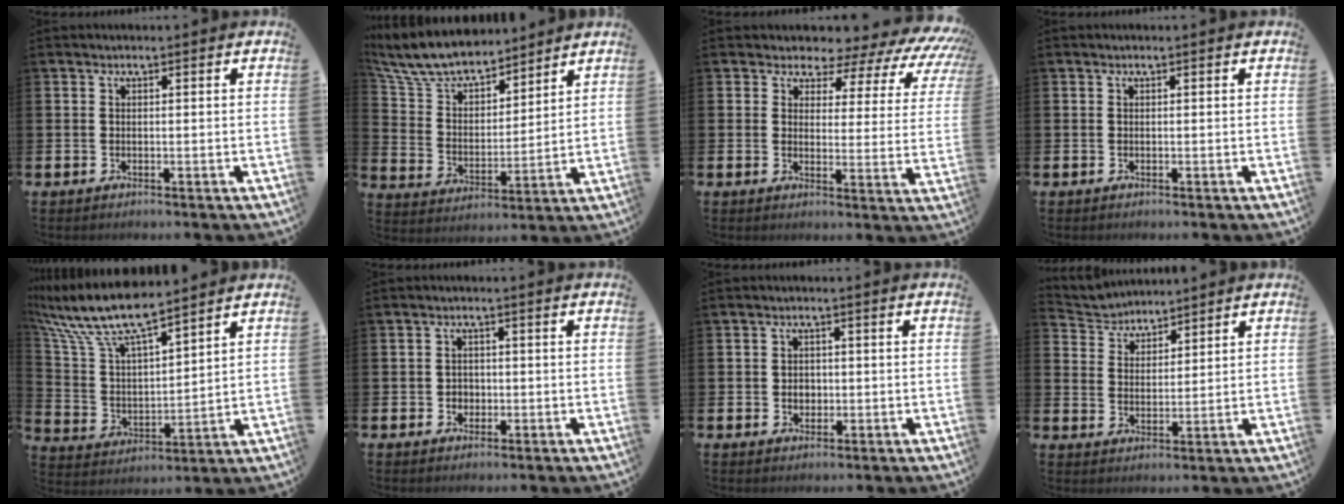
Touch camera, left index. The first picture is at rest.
{"total": 9.3, "force": [8.5, 2.7, 2.8], "torque": [-0.093, -0.050, 0.154]}
{"total": 3.8, "force": [2.8, 2.3, 1.0], "torque": [-0.008, -0.043, 0.029]}
{"total": 0.0}
{"total": 10.4, "force": [9.1, 1.9, 4.5], "torque": [-0.128, -0.053, 0.158]}
{"total": 1.7, "force": [-0.1, 1.6, 0.4], "torque": [0.003, 0.003, -0.009]}
{"total": 1.8, "force": [-0.1, 1.6, 0.9], "torque": [0.003, 0.000, -0.009]}
{"total": 3.9, "force": [3.7, 1.2, -0.6], "torque": [-0.007, -0.023, 0.066]}